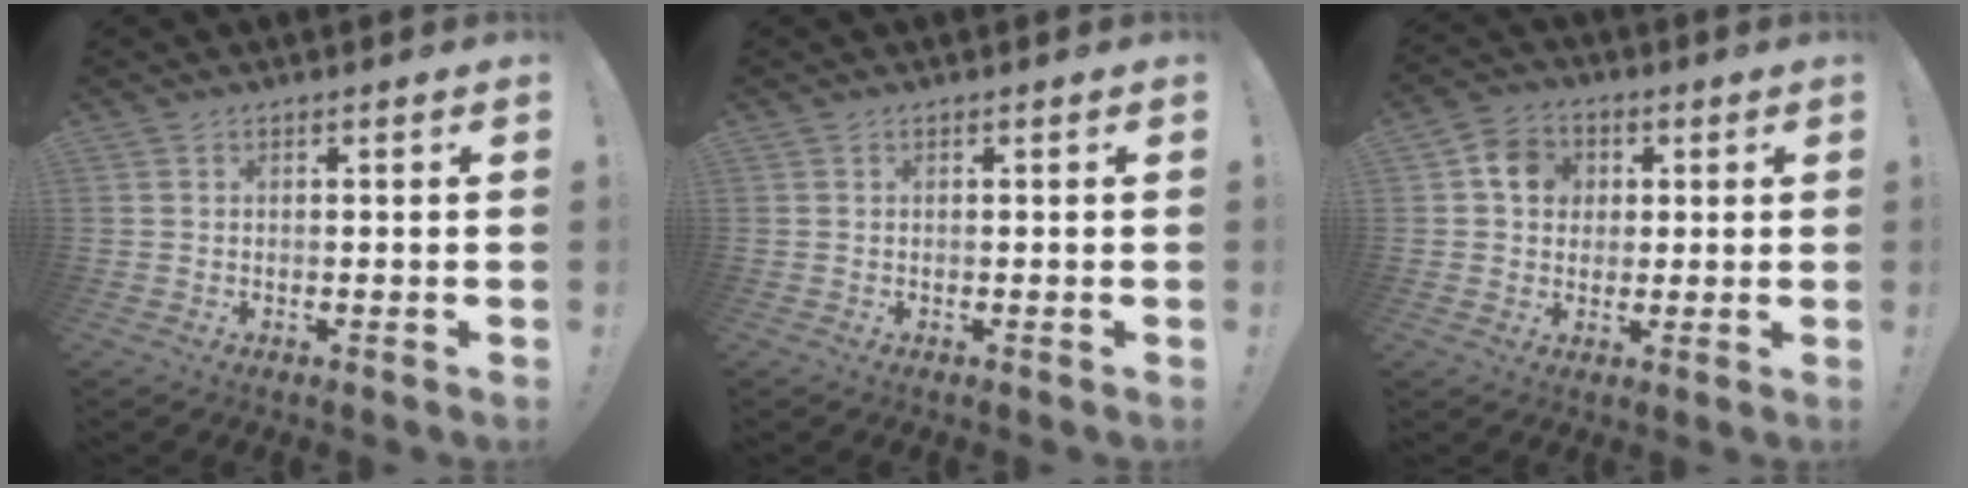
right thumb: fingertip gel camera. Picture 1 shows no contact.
{"total": 0.0}
{"total": 8.8, "force": [2.3, 7.8, 3.5], "torque": [-0.047, 0.000, 0.048]}